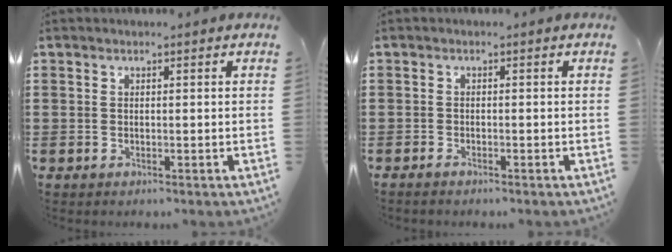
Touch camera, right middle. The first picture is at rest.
{"total": 0.8, "force": [-0.7, 0.1, 0.3], "torque": [-0.009, -0.005, -0.013]}